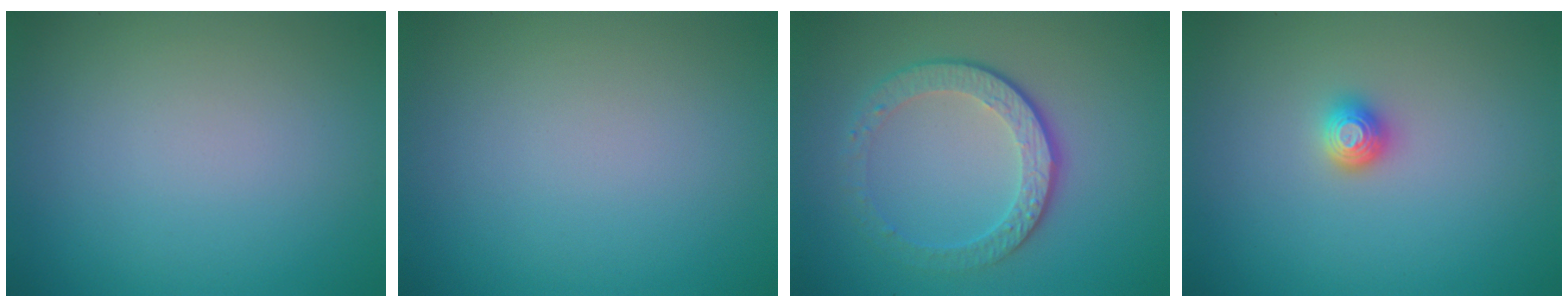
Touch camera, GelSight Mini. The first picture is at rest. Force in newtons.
{"total": 0.0}
{"total": 4.5, "press": 3.1, "slide": 3.2}
{"total": 1.4, "press": 1.2, "slide": 0.6}